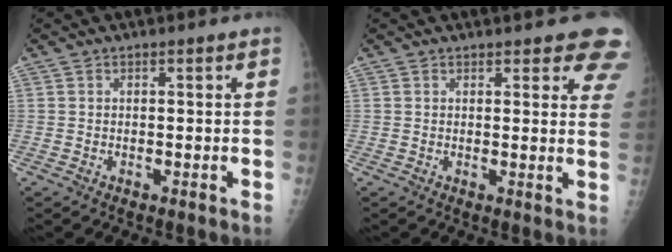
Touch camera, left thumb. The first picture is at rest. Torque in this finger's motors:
{"motor_torque": [1.01, 0.81, 0.70, -0.69, 0.10]}